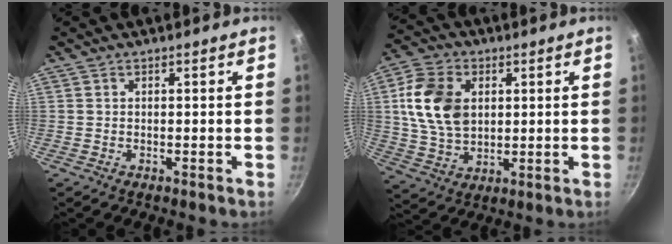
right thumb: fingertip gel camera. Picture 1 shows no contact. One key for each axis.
{"total": 13.5, "fx": 2.7, "fy": 9.5, "fz": 9.2, "tx": -0.158, "ty": -0.004, "tz": 0.052}